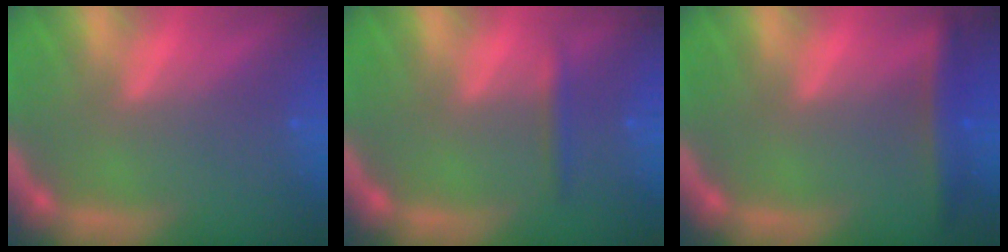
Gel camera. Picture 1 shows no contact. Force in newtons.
{"total": 1.4}
{"total": 3.4}